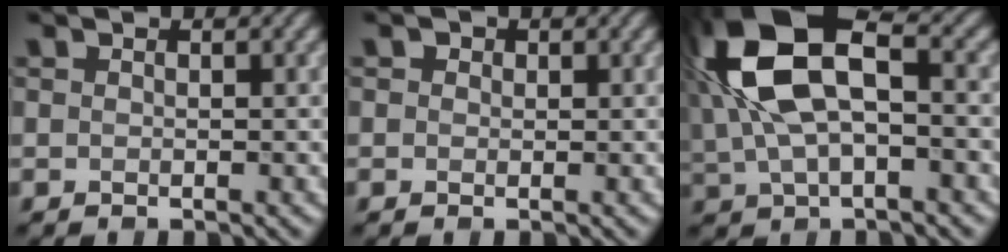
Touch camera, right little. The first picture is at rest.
{"total": 0.8, "force": [0.4, 0.7, 0.3], "torque": [-0.005, -0.001, -0.001]}
{"total": 11.8, "force": [2.2, 6.3, 9.7], "torque": [-0.231, 0.017, 0.038]}